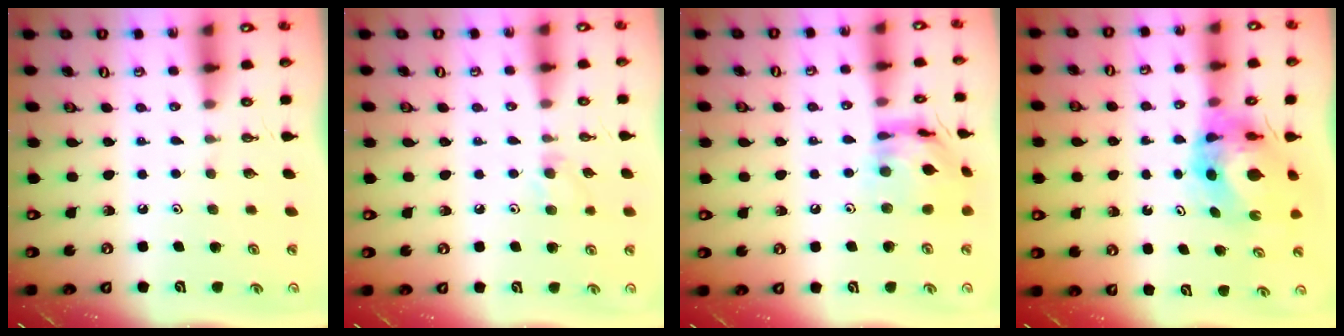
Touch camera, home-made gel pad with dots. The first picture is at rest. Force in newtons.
{"total": 4.4, "press": 4.4, "slide": 0.6}
{"total": 14.6, "press": 14.5, "slide": 1.2}
{"total": 8.8, "press": 8.7, "slide": 0.8}